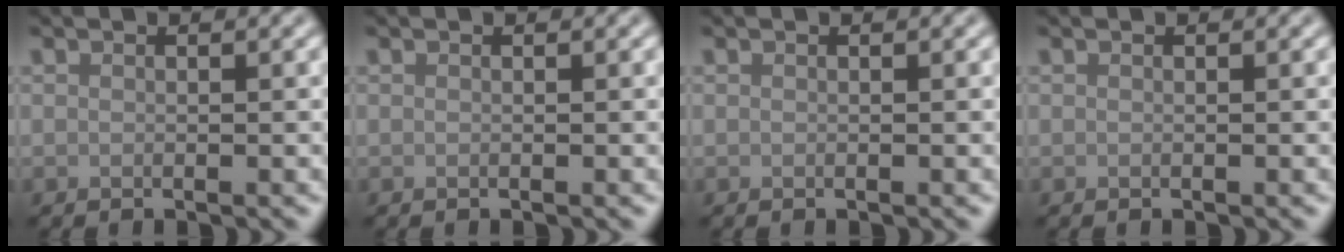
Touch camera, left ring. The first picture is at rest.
{"total": 0.0}
{"total": 0.0}
{"total": 0.0}